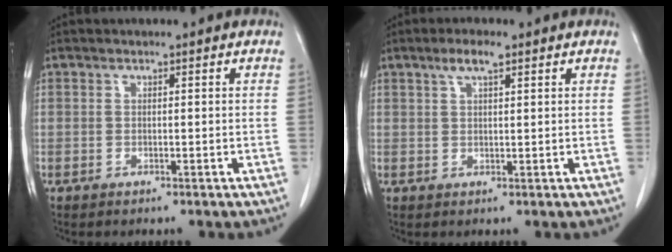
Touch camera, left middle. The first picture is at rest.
{"total": 3.1, "force": [2.0, 0.6, 2.3], "torque": [-0.049, 0.006, 0.037]}